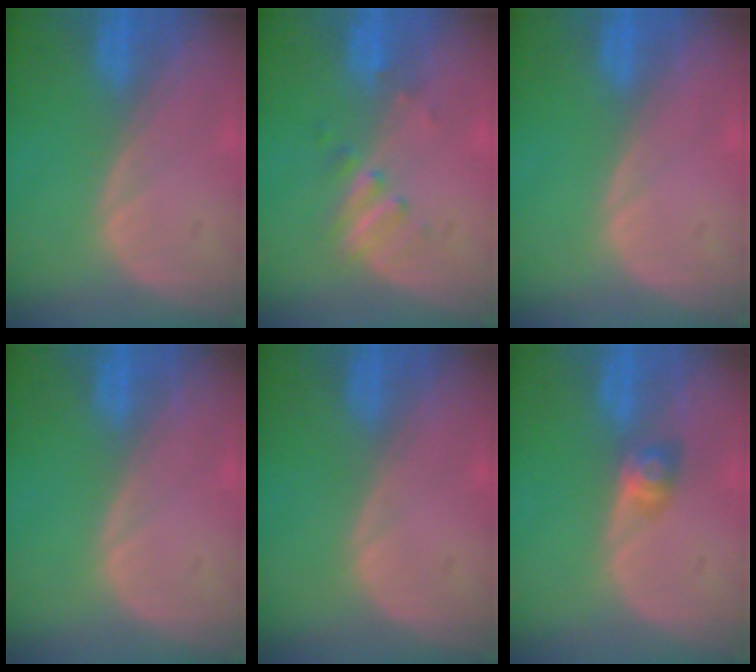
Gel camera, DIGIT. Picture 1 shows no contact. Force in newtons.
{"total": 2.7, "press": 2.7, "slide": 0.5}
{"total": 0.0}
{"total": 0.0}
{"total": 0.0}
{"total": 2.8, "press": 2.5, "slide": 1.3}